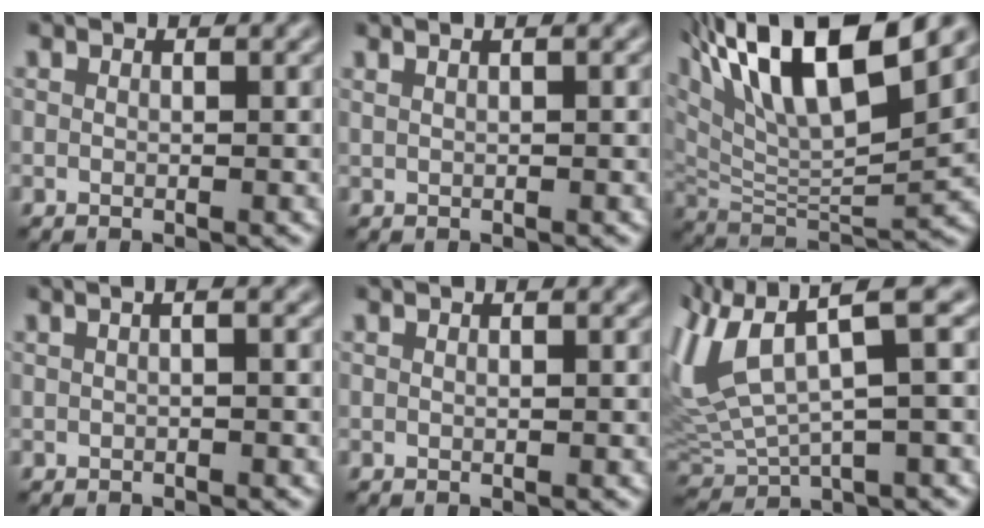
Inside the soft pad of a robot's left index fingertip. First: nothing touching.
{"total": 2.9, "force": [1.6, 1.5, 1.9], "torque": [-0.007, 0.012, -0.003]}
{"total": 14.3, "force": [8.1, 4.3, 11.0], "torque": [-0.200, 0.018, 0.143]}
{"total": 2.3, "force": [0.5, 1.1, 2.0], "torque": [-0.010, 0.003, -0.009]}
{"total": 0.0}
{"total": 8.3, "force": [2.4, 3.4, 7.2], "torque": [-0.167, 0.002, 0.047]}